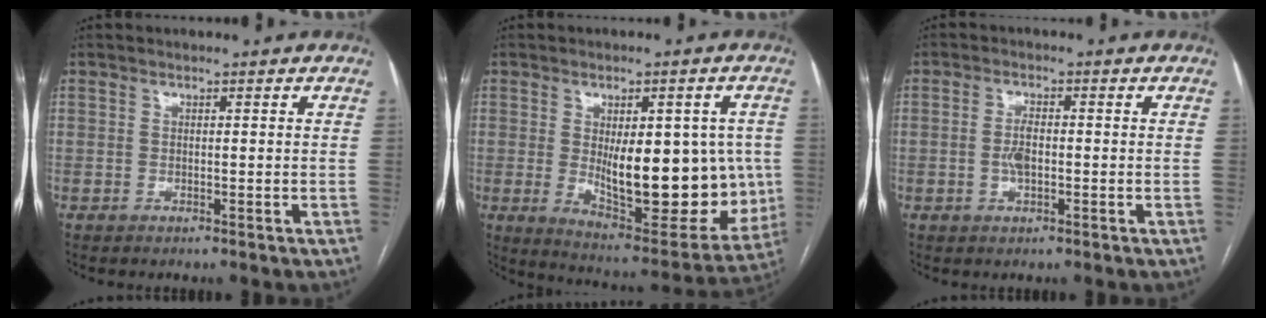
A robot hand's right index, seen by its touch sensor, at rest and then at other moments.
{"total": 18.8, "force": [-0.7, 7.5, 17.3], "torque": [-0.236, -0.006, 0.015]}
{"total": 2.8, "force": [-0.4, 1.1, 2.5], "torque": [-0.053, 0.002, -0.006]}